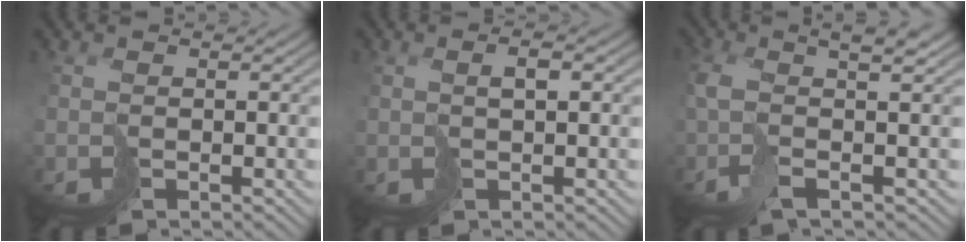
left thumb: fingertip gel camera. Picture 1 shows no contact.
{"total": 1.8, "force": [0.8, 0.4, 1.6], "torque": [-0.029, 0.006, 0.016]}
{"total": 6.9, "force": [0.1, 2.0, 6.6], "torque": [-0.116, 0.006, -0.007]}